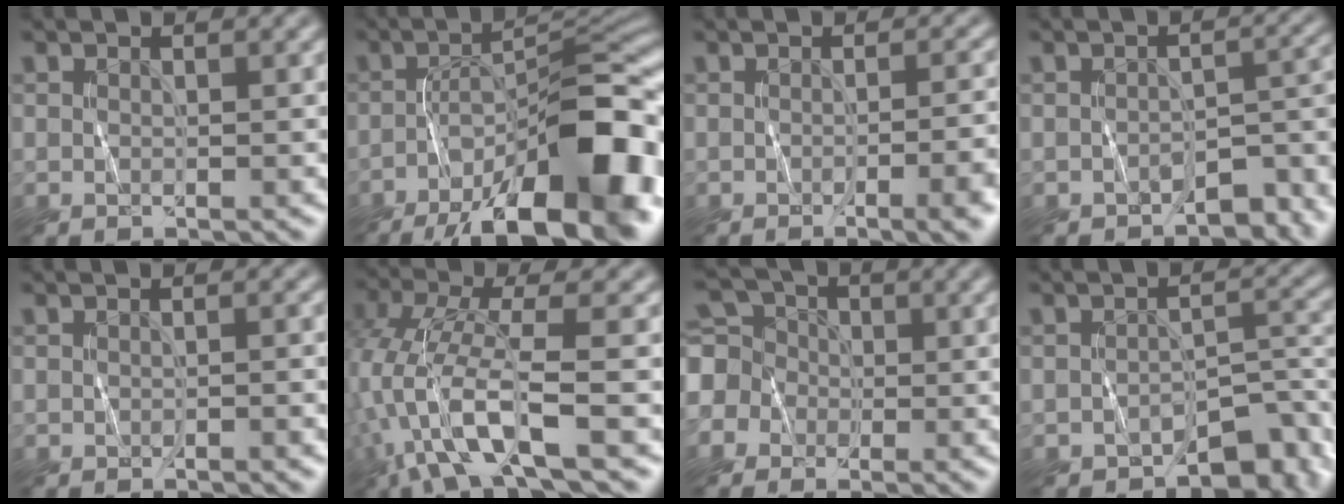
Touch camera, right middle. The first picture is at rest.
{"total": 16.2, "force": [-10.0, 5.0, 11.6], "torque": [-0.164, 0.009, -0.163]}
{"total": 5.3, "force": [-2.4, 1.5, 4.5], "torque": [-0.054, 0.003, -0.027]}
{"total": 3.9, "force": [-3.1, 1.8, 1.6], "torque": [-0.002, 0.003, -0.049]}
{"total": 1.4, "force": [-0.6, 0.4, 1.2], "torque": [-0.013, 0.001, -0.007]}
{"total": 7.5, "force": [-4.1, 1.3, 6.1], "torque": [-0.146, 0.002, -0.086]}
{"total": 4.3, "force": [-0.4, 4.0, 1.5], "torque": [-0.047, 0.026, -0.025]}
{"total": 5.1, "force": [-3.9, 2.2, 2.5], "torque": [-0.016, 0.001, -0.058]}